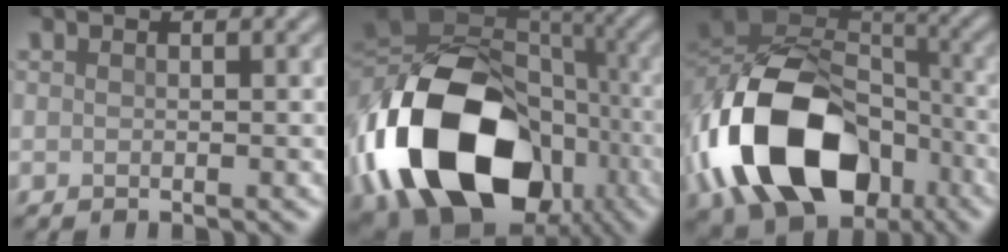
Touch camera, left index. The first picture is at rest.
{"total": 20.4, "force": [-7.4, 14.0, 12.8], "torque": [-0.274, -0.042, -0.120]}
{"total": 16.5, "force": [-6.0, 11.0, 10.7], "torque": [-0.210, -0.013, -0.112]}